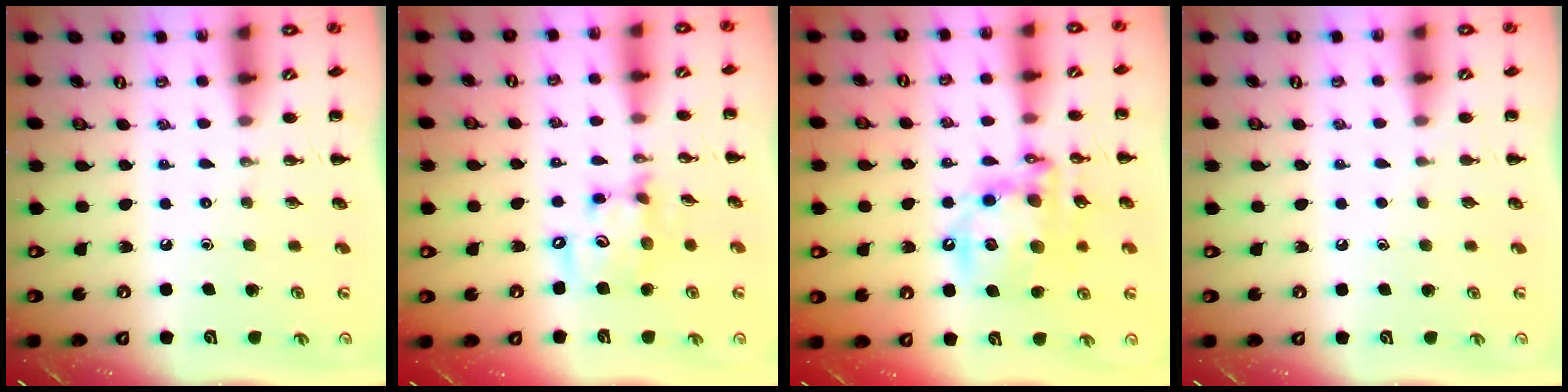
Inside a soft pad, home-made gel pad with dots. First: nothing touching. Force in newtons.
{"total": 11.2, "press": 11.0, "slide": 1.9}
{"total": 15.7, "press": 15.3, "slide": 3.4}
{"total": 0.8, "press": 0.8, "slide": 0.1}